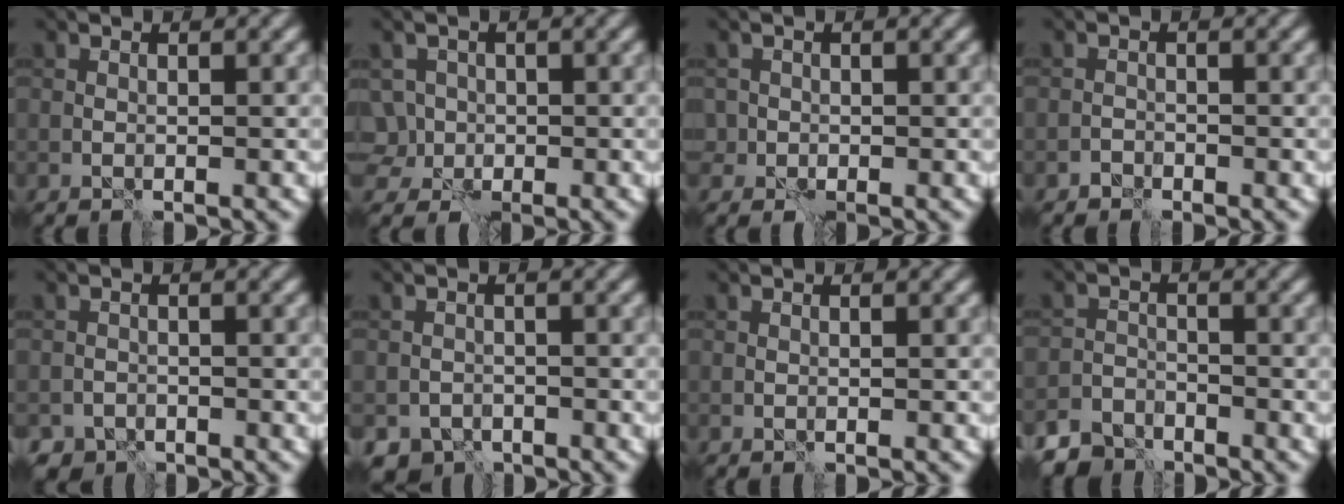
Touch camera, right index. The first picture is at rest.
{"total": 2.9, "force": [-0.6, 2.8, 0.7], "torque": [-0.005, 0.011, -0.011]}
{"total": 0.9, "force": [-0.2, 0.9, -0.1], "torque": [0.011, -0.001, -0.005]}
{"total": 0.9, "force": [-0.8, 0.4, -0.1], "torque": [0.005, 0.005, -0.015]}
{"total": 2.4, "force": [-2.0, 1.2, 0.1], "torque": [0.006, 0.005, -0.031]}
{"total": 3.4, "force": [-2.8, 1.9, 0.6], "torque": [0.002, -0.002, -0.046]}
{"total": 0.0}
{"total": 3.6, "force": [-3.3, 1.4, 0.4], "torque": [0.002, -0.004, -0.063]}